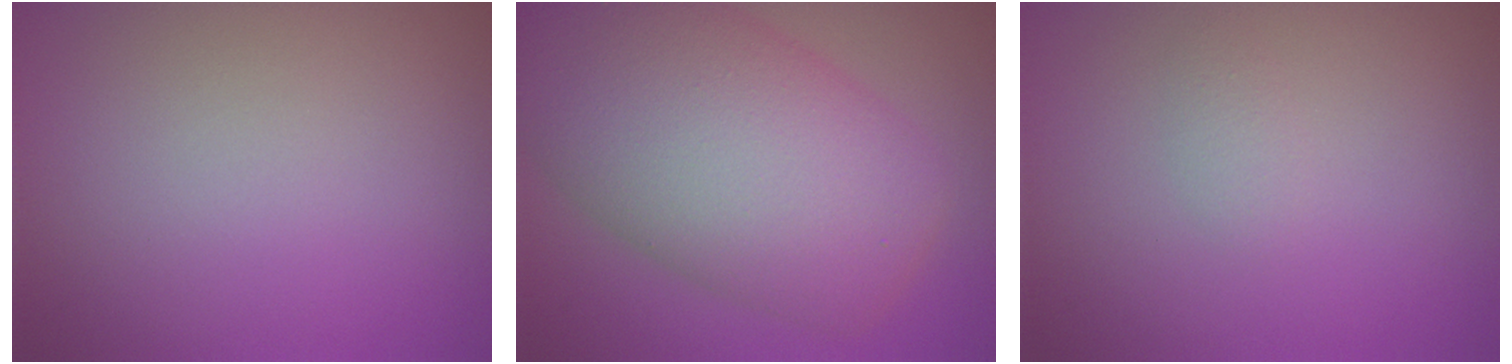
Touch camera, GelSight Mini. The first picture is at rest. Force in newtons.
{"total": 12.3, "press": 12.3, "slide": 0.5}
{"total": 0.8, "press": 0.8, "slide": 0.0}